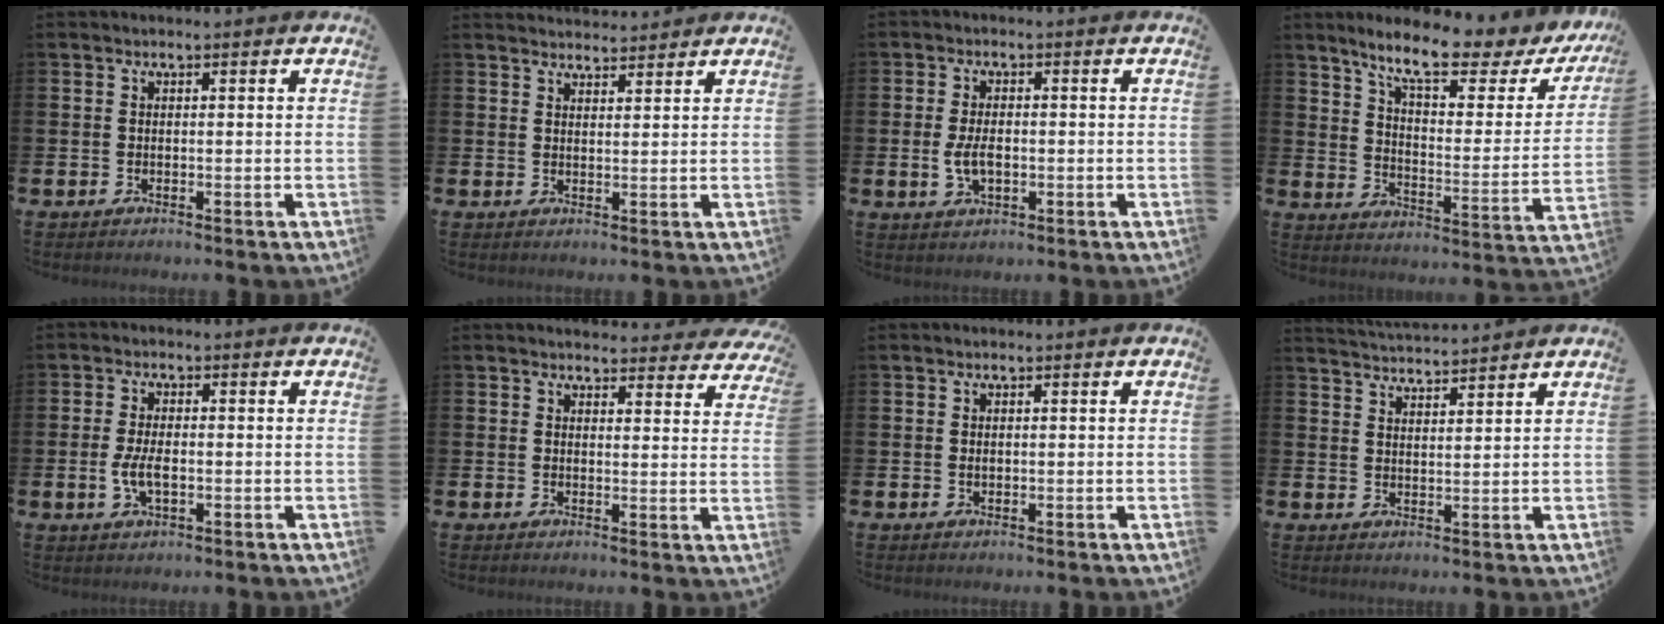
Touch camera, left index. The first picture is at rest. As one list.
[{"total": 2.9, "force": [2.8, 0.4, -0.1], "torque": [0.011, -0.019, 0.048]}, {"total": 3.7, "force": [-0.5, 2.2, 2.9], "torque": [-0.055, 0.000, -0.013]}, {"total": 9.6, "force": [8.1, 1.5, 5.0], "torque": [-0.115, -0.052, 0.132]}, {"total": 3.7, "force": [-0.5, 1.8, 3.2], "torque": [-0.059, -0.001, -0.013]}, {"total": 3.3, "force": [3.3, 0.7, 0.0], "torque": [0.004, -0.021, 0.057]}, {"total": 0.5, "force": [0.1, 0.4, 0.4], "torque": [-0.001, 0.000, -0.001]}, {"total": 3.9, "force": [3.9, -0.1, 0.0], "torque": [-0.003, -0.027, 0.069]}]